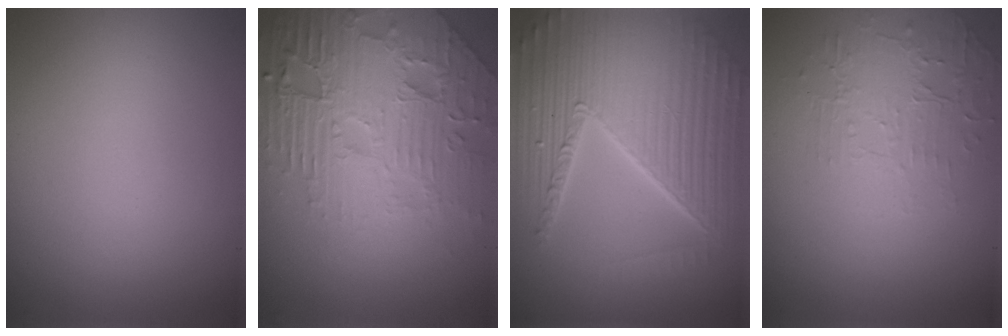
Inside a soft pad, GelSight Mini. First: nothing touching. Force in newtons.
{"total": 8.4, "press": 6.0, "slide": 5.8}
{"total": 10.0, "press": 6.3, "slide": 7.8}
{"total": 1.9, "press": 0.8, "slide": 1.7}